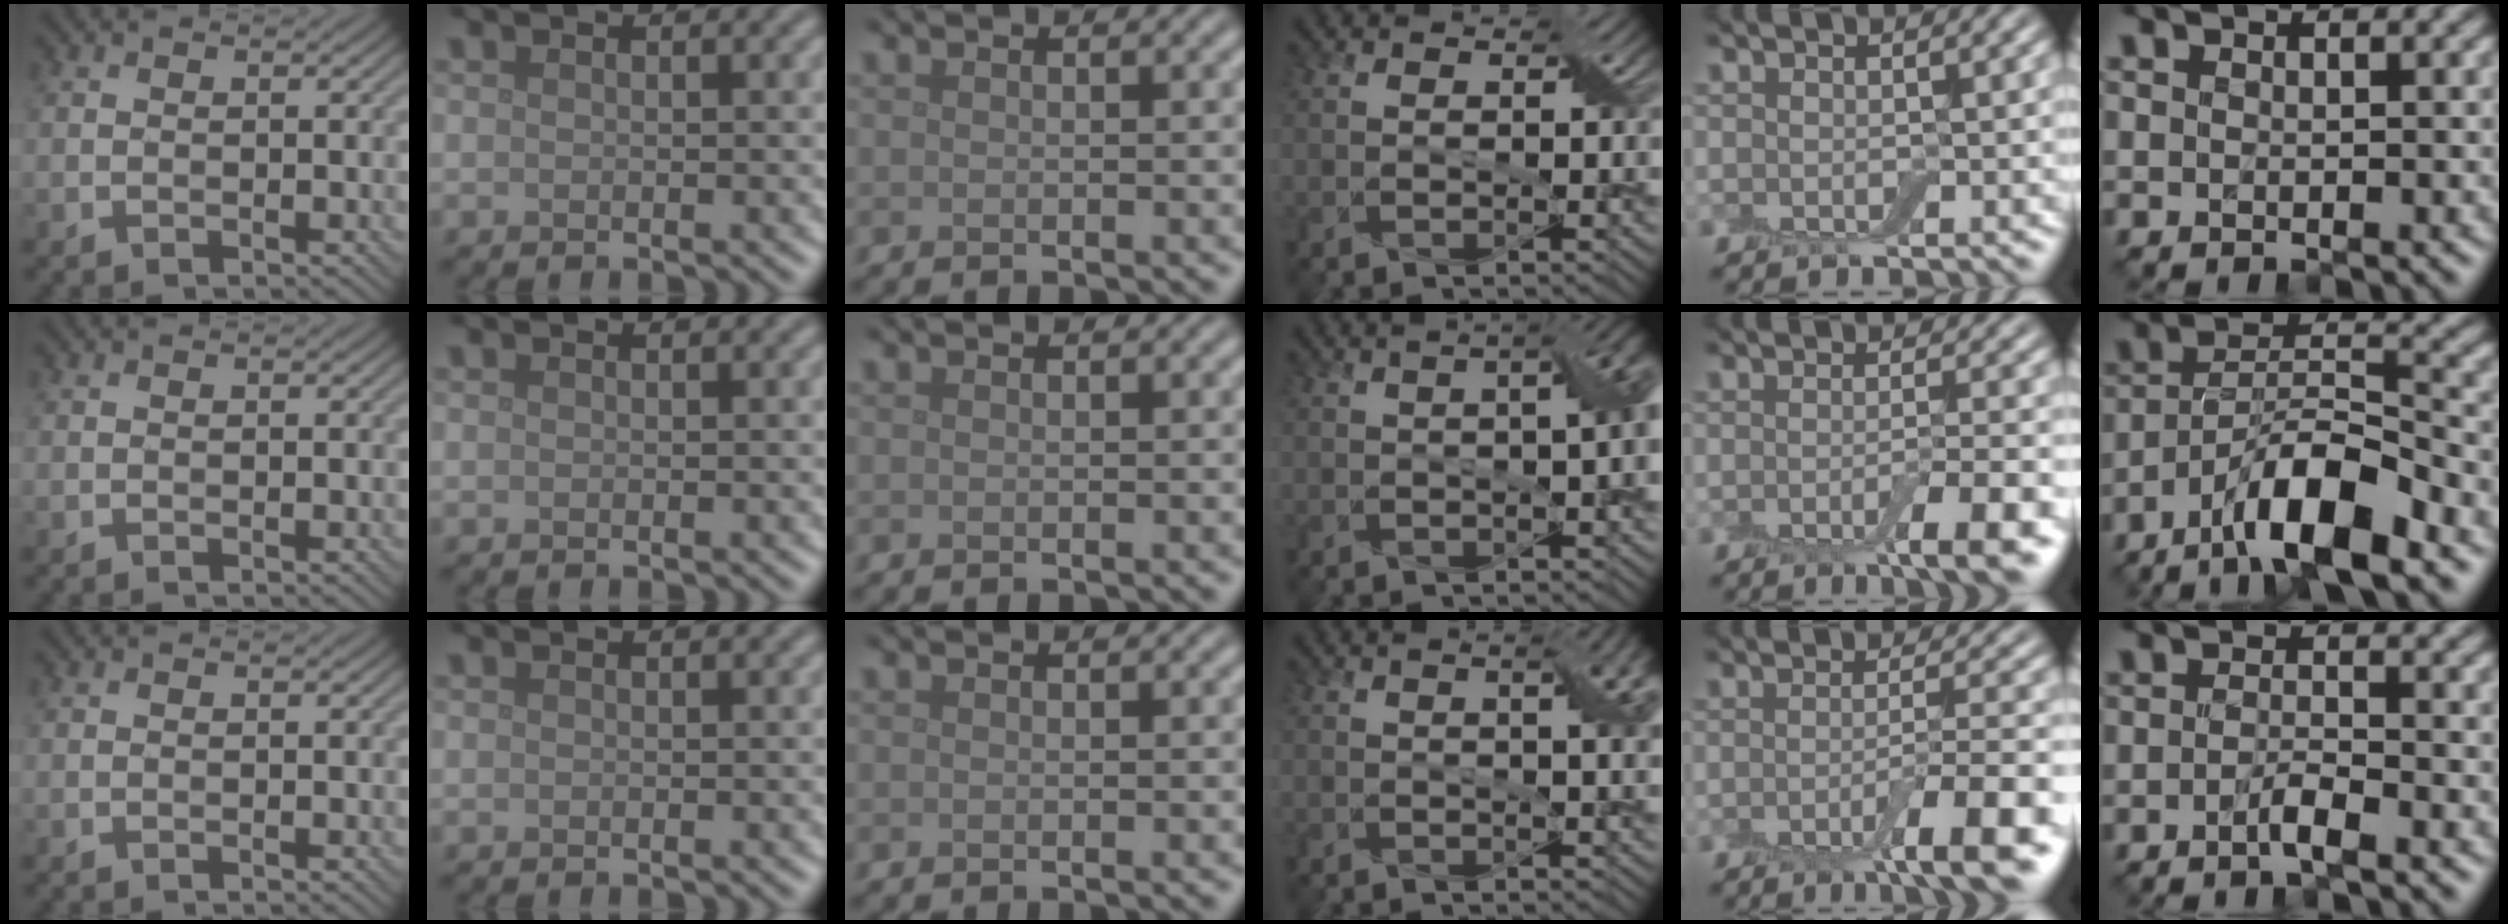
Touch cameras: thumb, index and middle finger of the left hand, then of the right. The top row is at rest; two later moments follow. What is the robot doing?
{"motion": "wrap", "object": "cling film"}